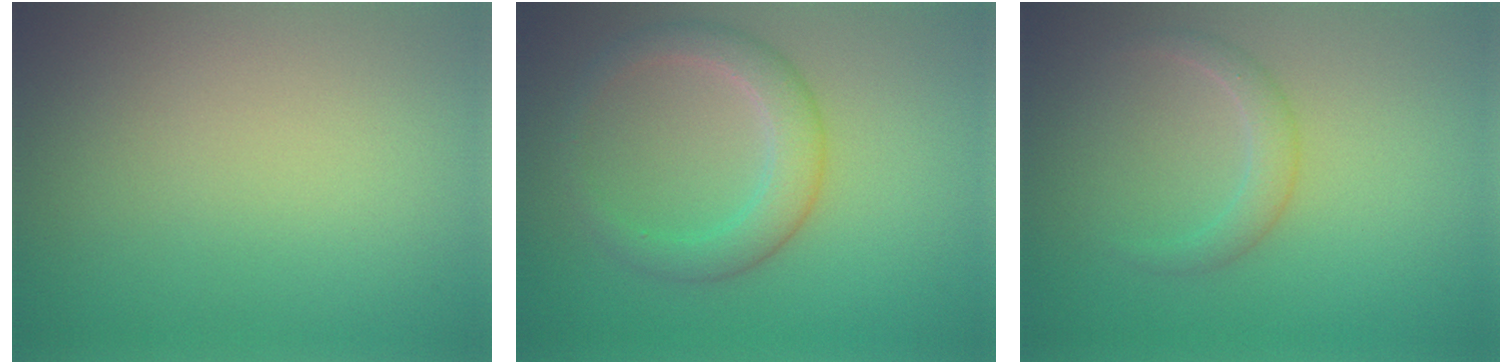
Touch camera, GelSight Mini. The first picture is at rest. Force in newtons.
{"total": 3.4, "press": 3.4, "slide": 0.0}
{"total": 1.7, "press": 1.7, "slide": 0.1}